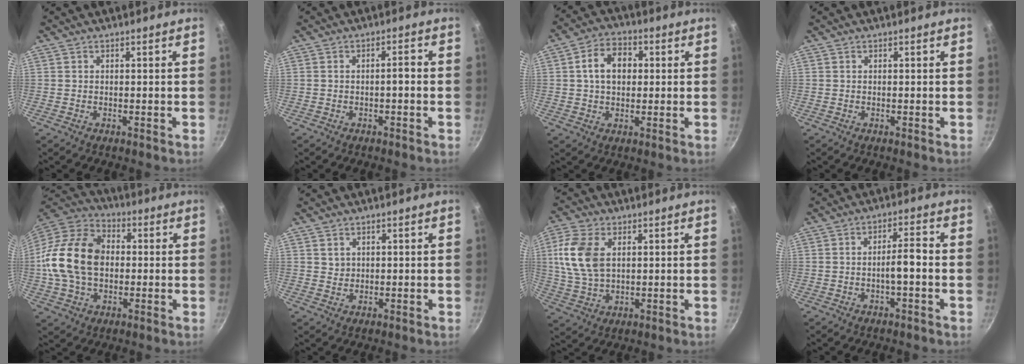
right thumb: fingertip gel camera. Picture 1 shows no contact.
{"total": 2.1, "force": [-0.7, 0.6, 1.9], "torque": [-0.031, 0.017, -0.009]}
{"total": 8.4, "force": [1.2, 6.1, 5.7], "torque": [-0.074, 0.014, 0.011]}
{"total": 0.0}
{"total": 19.2, "force": [0.1, 13.6, 13.5], "torque": [-0.239, 0.032, -0.009]}
{"total": 1.5, "force": [0.8, 1.3, 0.4], "torque": [0.001, 0.000, 0.014]}
{"total": 11.3, "force": [2.6, 6.9, 8.5], "torque": [-0.170, -0.002, 0.051]}
{"total": 4.4, "force": [-1.4, 0.9, 4.1], "torque": [-0.072, 0.025, -0.023]}